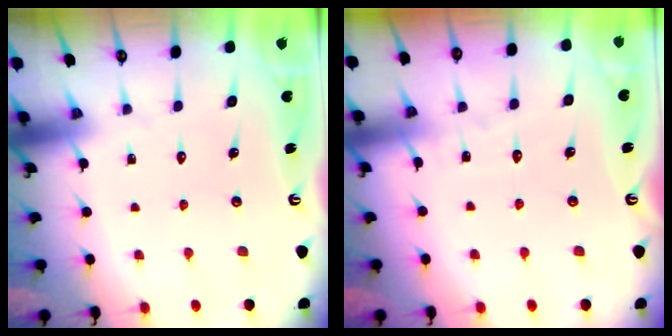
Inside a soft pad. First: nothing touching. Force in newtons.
{"total": 2.7, "press": 2.7, "slide": 0.3}